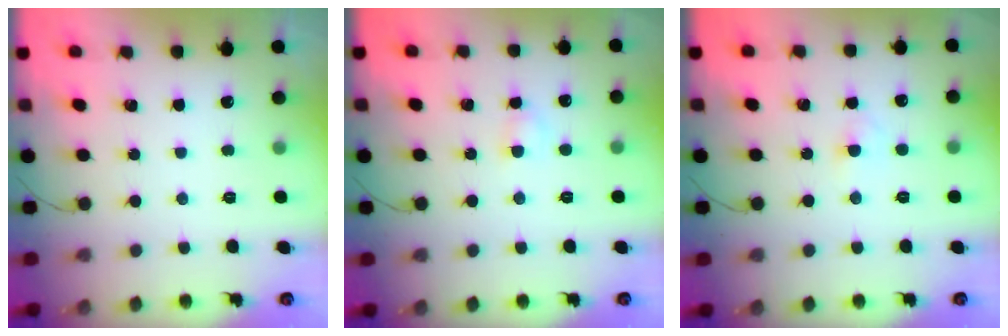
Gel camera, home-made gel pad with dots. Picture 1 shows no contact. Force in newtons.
{"total": 2.6, "press": 2.3, "slide": 1.1}
{"total": 2.3, "press": 2.1, "slide": 1.0}